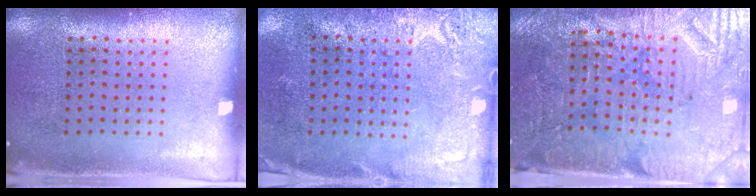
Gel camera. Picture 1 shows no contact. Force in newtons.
{"total": 2.8, "press": 2.4, "slide": 1.4}
{"total": 3.7, "press": 3.5, "slide": 1.2}